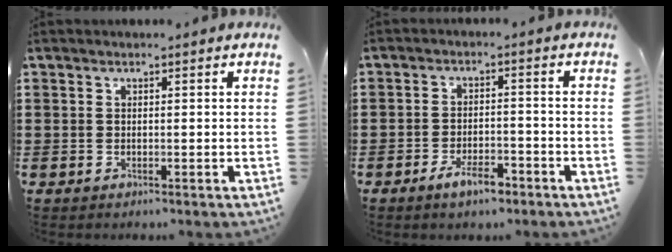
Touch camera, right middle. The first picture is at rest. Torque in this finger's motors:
{"motor_torque": [2.14, 0.00, 0.15, 0.07]}